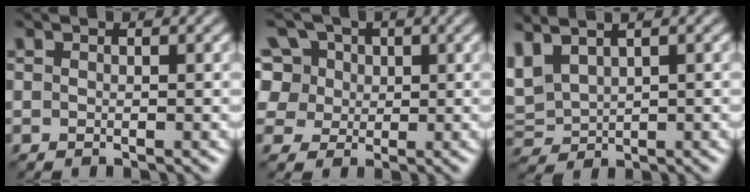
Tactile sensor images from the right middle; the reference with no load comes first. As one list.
[{"total": 10.0, "force": [4.2, 7.9, 4.4], "torque": [-0.109, 0.045, 0.063]}, {"total": 3.4, "force": [1.6, 2.2, 2.1], "torque": [-0.055, 0.013, 0.044]}]